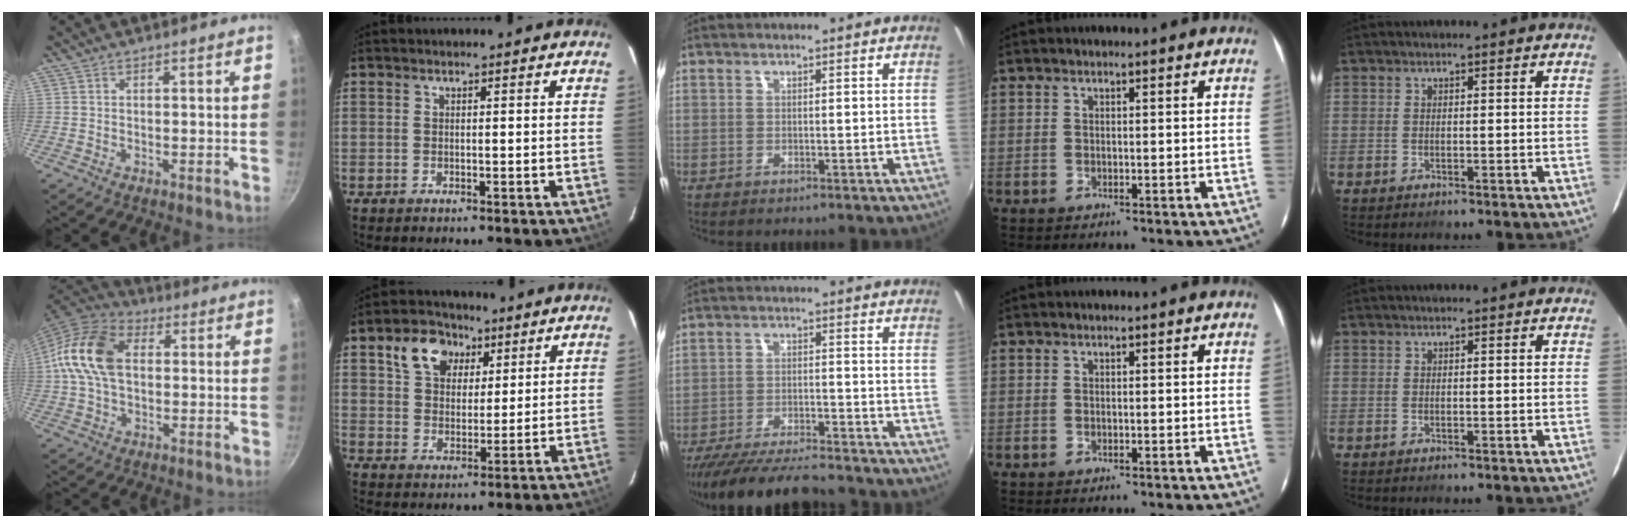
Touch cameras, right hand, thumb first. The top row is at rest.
{"thumb": {"total": 15.0, "force": [1.4, 10.1, 10.9], "torque": [-0.193, 0.027, 0.008]}, "index": {"total": 9.6, "force": [4.9, 6.7, 4.8], "torque": [-0.099, 0.030, 0.087]}, "middle": {"total": 17.8, "force": [-15.8, 3.1, 7.6], "torque": [-0.156, -0.022, -0.244]}}